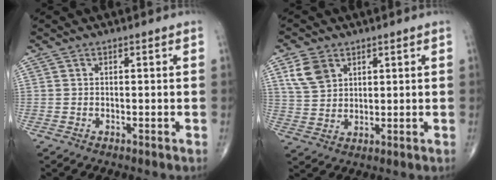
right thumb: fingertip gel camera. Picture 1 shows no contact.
{"total": 6.5, "force": [3.2, 4.6, 3.3], "torque": [-0.052, -0.009, 0.067]}